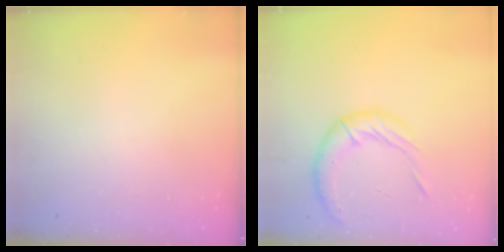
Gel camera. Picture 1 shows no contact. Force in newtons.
{"total": 14.7, "press": 14.5, "slide": 2.0}